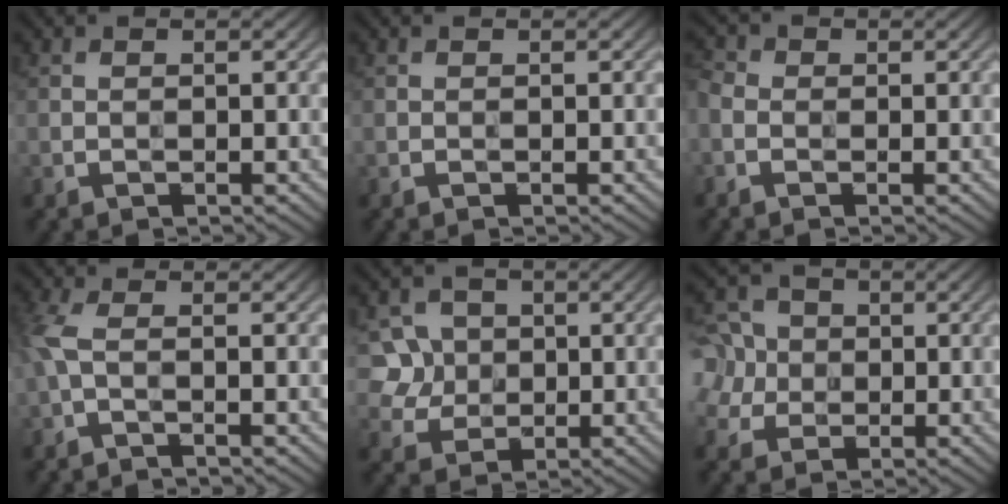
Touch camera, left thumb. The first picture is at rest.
{"total": 0.0}
{"total": 2.5, "force": [-0.8, 1.9, 1.4], "torque": [-0.037, 0.002, -0.028]}
{"total": 2.8, "force": [-0.3, 0.7, 2.7], "torque": [-0.072, 0.005, -0.018]}
{"total": 5.7, "force": [0.9, 5.3, 2.1], "torque": [-0.062, 0.003, 0.011]}
{"total": 6.8, "force": [0.1, 6.1, 3.0], "torque": [-0.087, 0.016, -0.022]}